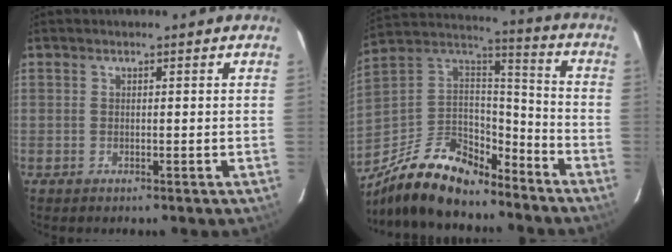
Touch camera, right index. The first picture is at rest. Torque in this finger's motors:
{"motor_torque": [1.06, -1.08, 0.58, 0.09]}